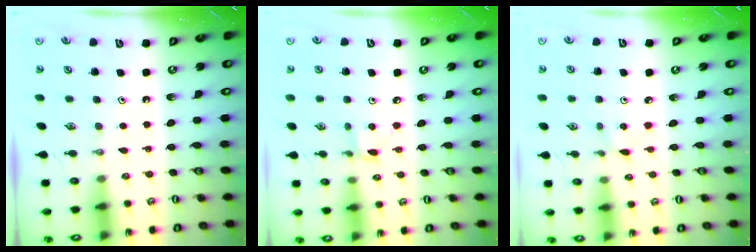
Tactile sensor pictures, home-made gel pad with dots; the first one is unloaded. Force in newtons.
{"total": 2.8, "press": 2.8, "slide": 0.3}
{"total": 1.0, "press": 1.0, "slide": 0.1}